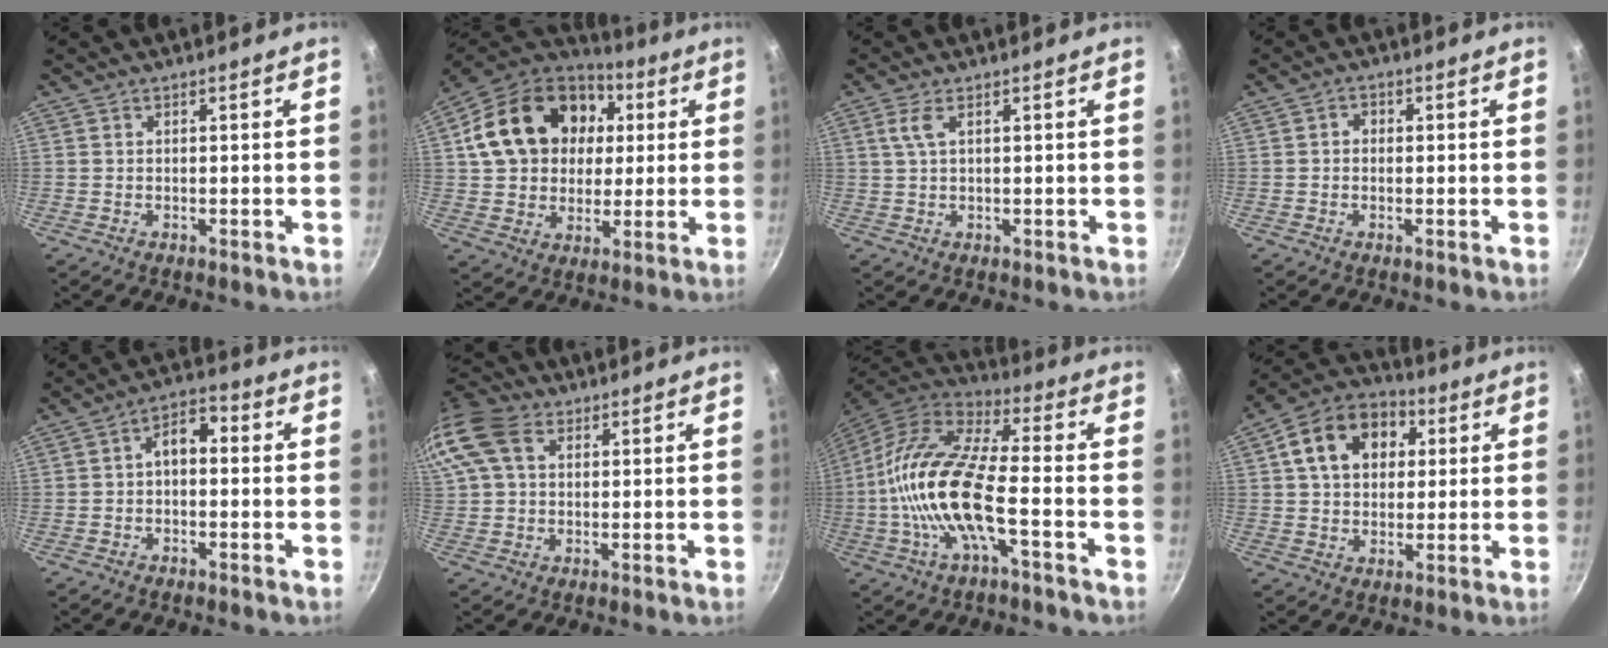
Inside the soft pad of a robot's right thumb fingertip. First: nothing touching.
{"total": 22.7, "force": [5.1, 17.4, 13.7], "torque": [-0.221, 0.023, 0.085]}
{"total": 2.8, "force": [1.1, 0.9, 2.5], "torque": [-0.055, 0.002, 0.024]}
{"total": 1.9, "force": [0.1, 1.6, 1.0], "torque": [-0.010, 0.006, -0.003]}
{"total": 5.7, "force": [-0.2, 3.6, 4.3], "torque": [-0.048, 0.024, -0.015]}
{"total": 14.7, "force": [4.9, 10.4, 9.2], "torque": [-0.209, 0.030, 0.083]}
{"total": 18.1, "force": [-3.9, 6.3, 16.5], "torque": [-0.324, 0.036, -0.090]}
{"total": 14.8, "force": [4.1, 10.9, 9.1], "torque": [-0.130, 0.022, 0.053]}